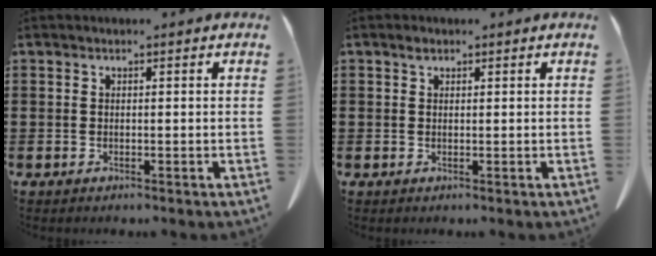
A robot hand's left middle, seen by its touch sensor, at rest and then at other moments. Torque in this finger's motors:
{"motor_torque": [-0.31, 0.35, -0.46, -0.21]}